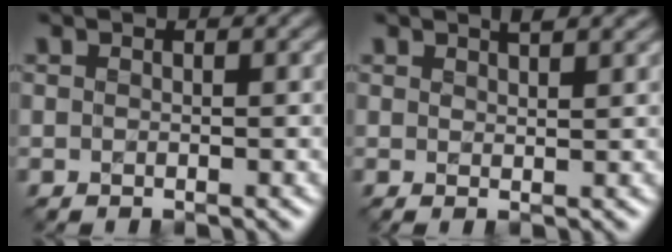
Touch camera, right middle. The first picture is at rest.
{"total": 1.9, "force": [1.4, 0.5, 1.2], "torque": [-0.006, 0.006, 0.018]}